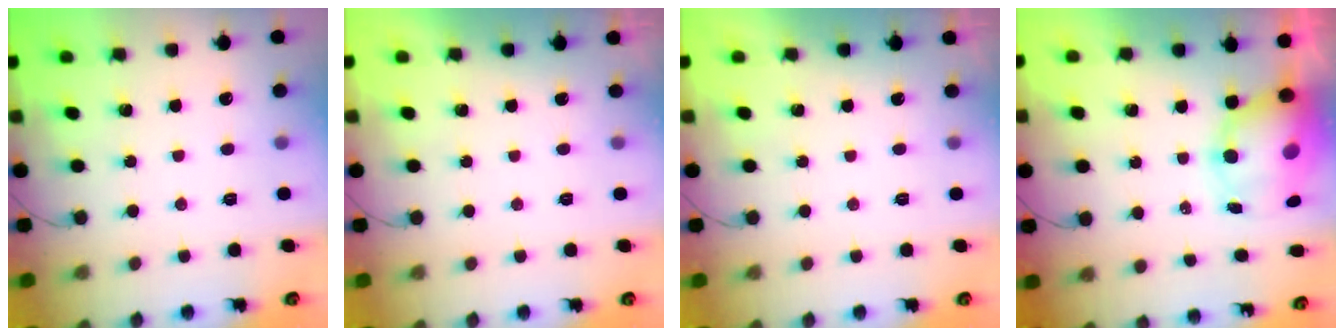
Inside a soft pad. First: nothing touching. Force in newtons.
{"total": 0.0}
{"total": 0.0}
{"total": 11.0, "press": 10.6, "slide": 2.9}